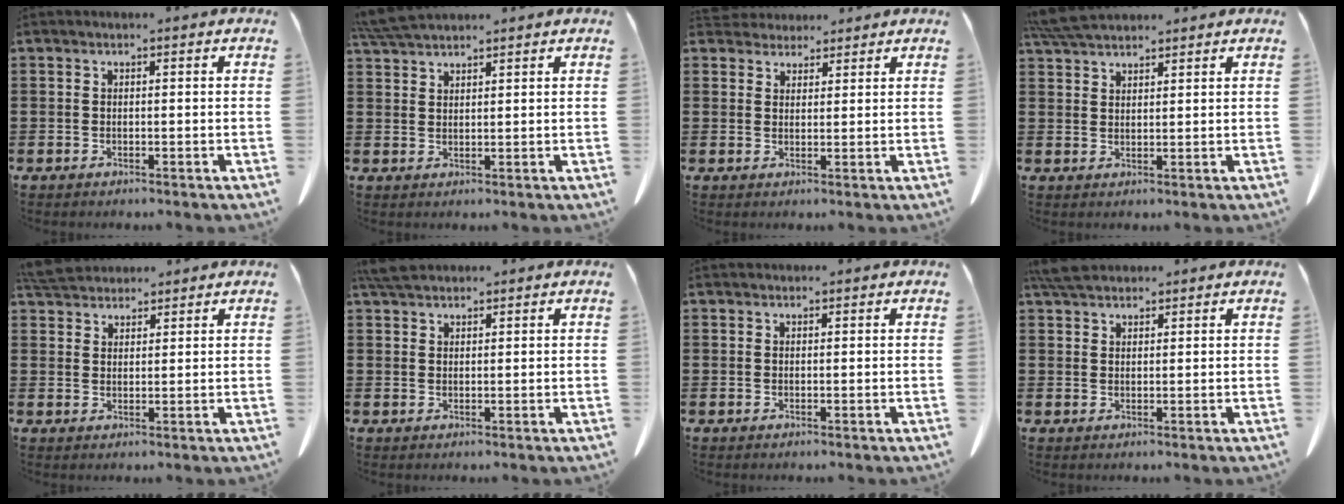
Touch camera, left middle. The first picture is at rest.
{"total": 4.4, "force": [4.0, 0.6, 1.8], "torque": [-0.048, -0.007, 0.077]}
{"total": 2.9, "force": [2.7, 1.0, 0.0], "torque": [-0.008, -0.004, 0.054]}
{"total": 5.2, "force": [4.7, 1.0, 2.0], "torque": [-0.054, -0.008, 0.091]}
{"total": 4.8, "force": [4.5, 1.2, 1.0], "torque": [-0.035, -0.007, 0.087]}
{"total": 3.6, "force": [3.1, 1.1, 1.4], "torque": [-0.037, 0.001, 0.060]}
{"total": 0.7, "force": [0.7, 0.3, 0.0], "torque": [-0.002, 0.000, 0.014]}
{"total": 4.1, "force": [3.5, 1.3, 1.6], "torque": [-0.041, -0.001, 0.069]}